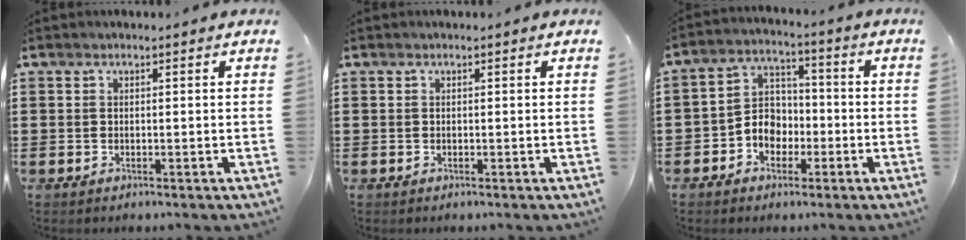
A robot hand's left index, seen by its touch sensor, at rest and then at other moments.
{"total": 0.0}
{"total": 5.6, "force": [-2.5, 4.6, 2.0], "torque": [-0.055, 0.012, -0.052]}